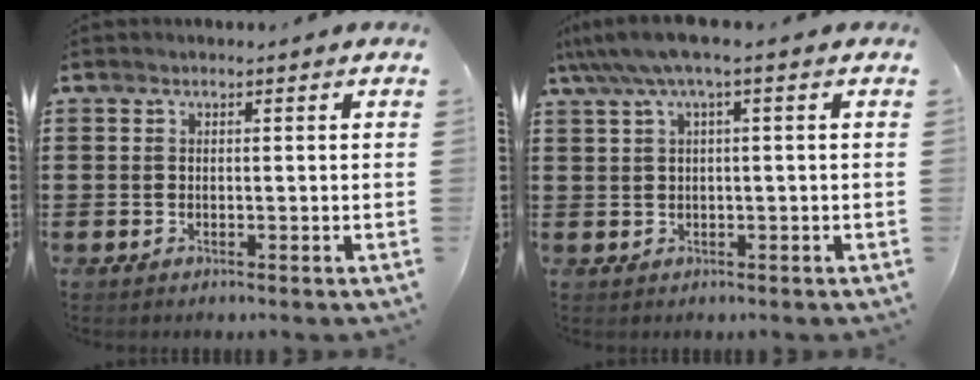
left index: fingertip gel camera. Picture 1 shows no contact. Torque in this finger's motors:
{"motor_torque": [1.06, -1.08, 0.31, 0.21]}